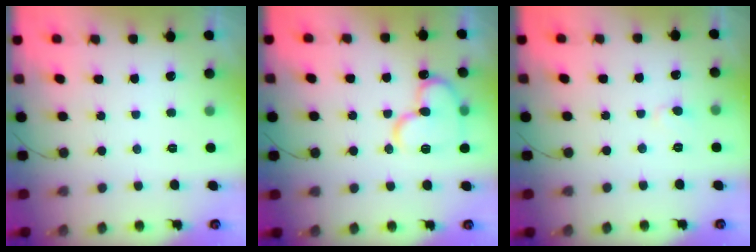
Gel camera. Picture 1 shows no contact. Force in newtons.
{"total": 13.9, "press": 13.8, "slide": 2.0}
{"total": 3.7, "press": 3.7, "slide": 0.3}